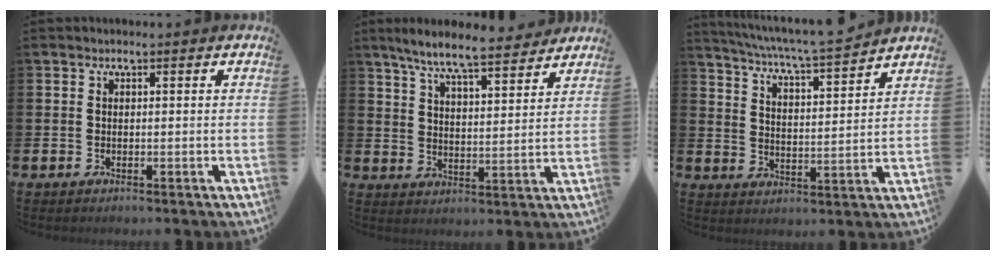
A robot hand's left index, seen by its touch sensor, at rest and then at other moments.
{"total": 7.8, "force": [7.2, 0.8, 3.0], "torque": [-0.079, -0.040, 0.124]}
{"total": 5.9, "force": [5.7, -0.2, 1.8], "torque": [-0.060, -0.047, 0.095]}